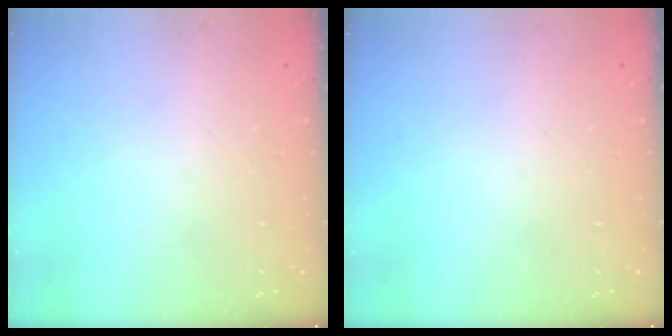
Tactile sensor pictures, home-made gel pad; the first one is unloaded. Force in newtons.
{"total": 0.0}